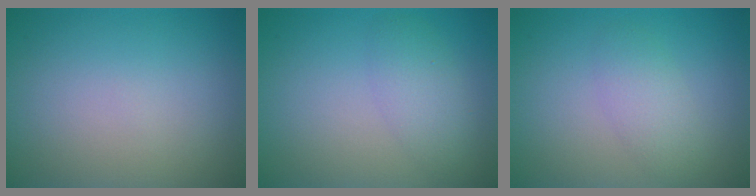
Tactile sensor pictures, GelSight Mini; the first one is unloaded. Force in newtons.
{"total": 2.5, "press": 2.5, "slide": 0.1}
{"total": 2.2, "press": 2.2, "slide": 0.0}